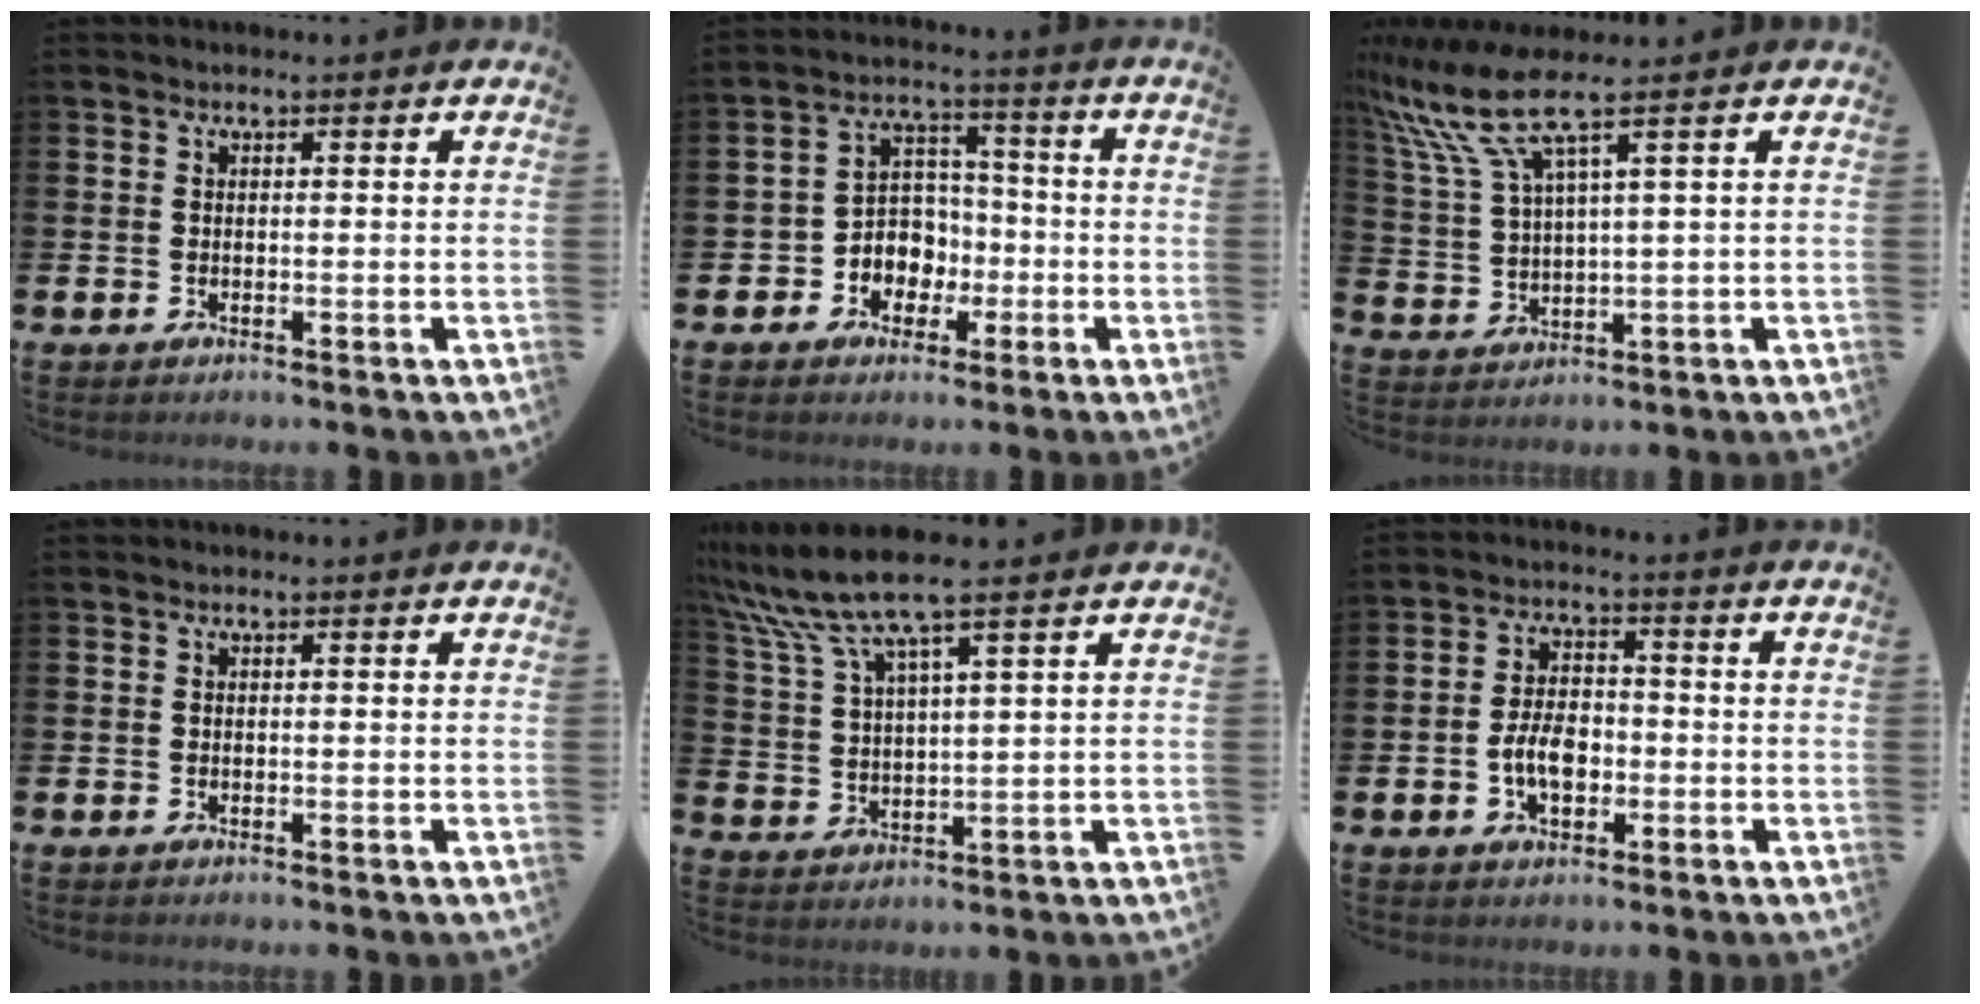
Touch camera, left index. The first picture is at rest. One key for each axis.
{"total": 5.5, "fx": -1.4, "fy": 5.1, "fz": 1.5, "tx": -0.047, "ty": 0.010, "tz": -0.031}
{"total": 8.9, "fx": 5.7, "fy": 1.6, "fz": 6.6, "tx": -0.156, "ty": -0.022, "tz": 0.096}
{"total": 0.0}
{"total": 8.3, "fx": 6.9, "fy": 0.7, "fz": 4.5, "tx": -0.112, "ty": -0.022, "tz": 0.123}
{"total": 5.3, "fx": -1.4, "fy": 3.3, "fz": 4.0, "tx": -0.068, "ty": 0.003, "tz": -0.030}